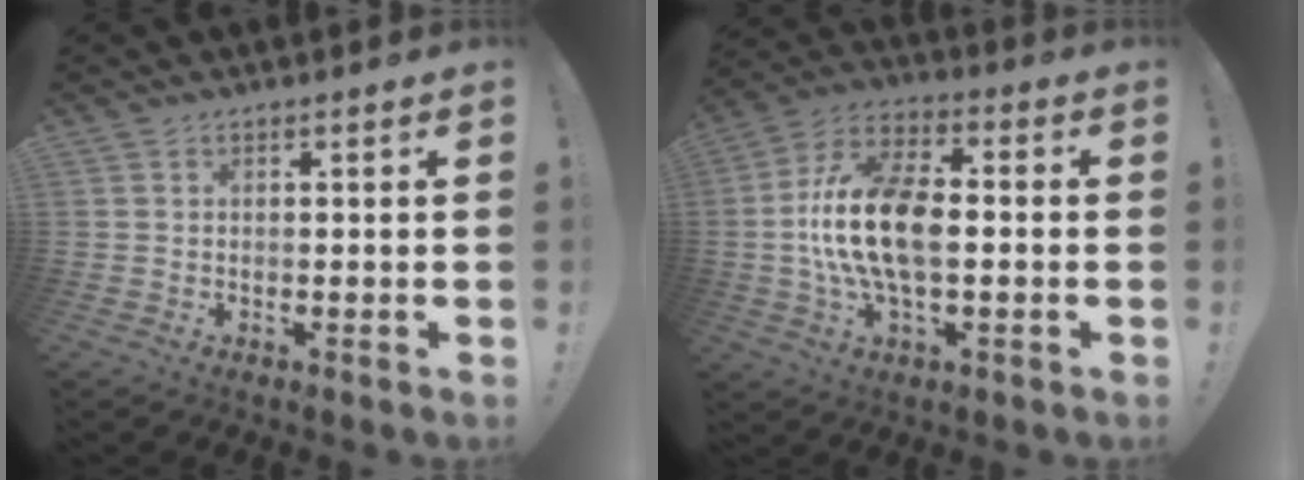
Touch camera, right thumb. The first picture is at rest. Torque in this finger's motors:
{"motor_torque": [0.91, 1.06, 0.66, -0.36, 0.26]}